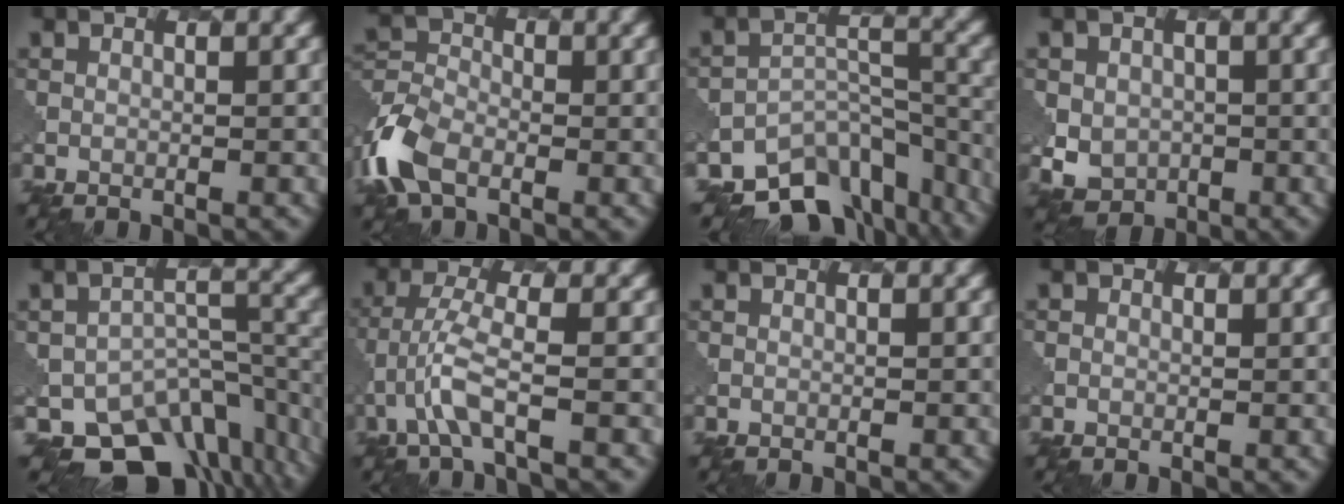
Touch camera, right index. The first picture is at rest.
{"total": 5.8, "force": [-2.9, 3.7, 3.3], "torque": [-0.087, -0.002, -0.068]}
{"total": 10.8, "force": [-8.8, 5.3, 3.3], "torque": [-0.043, -0.011, -0.113]}
{"total": 3.8, "force": [-0.3, 3.5, 1.3], "torque": [-0.026, -0.008, -0.005]}
{"total": 10.2, "force": [-7.4, 5.8, 3.8], "torque": [-0.045, -0.011, -0.092]}
{"total": 3.1, "force": [-1.6, 0.4, 2.7], "torque": [-0.061, 0.005, -0.036]}
{"total": 0.0}
{"total": 0.7, "force": [0.1, 0.7, -0.1], "torque": [0.003, -0.002, 0.003]}